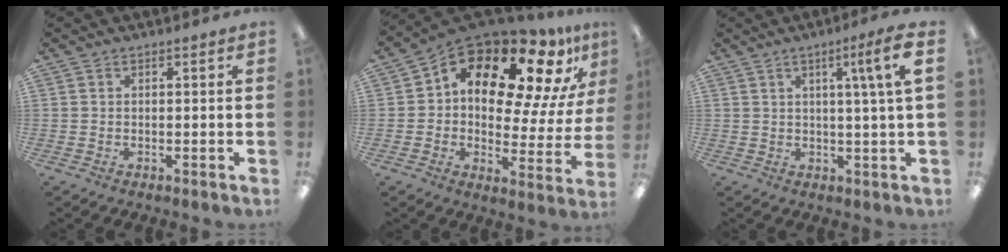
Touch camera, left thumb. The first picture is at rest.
{"total": 17.2, "force": [11.0, 8.0, 10.6], "torque": [-0.166, -0.090, 0.180]}
{"total": 7.5, "force": [2.9, -0.1, 6.9], "torque": [-0.105, -0.008, 0.036]}